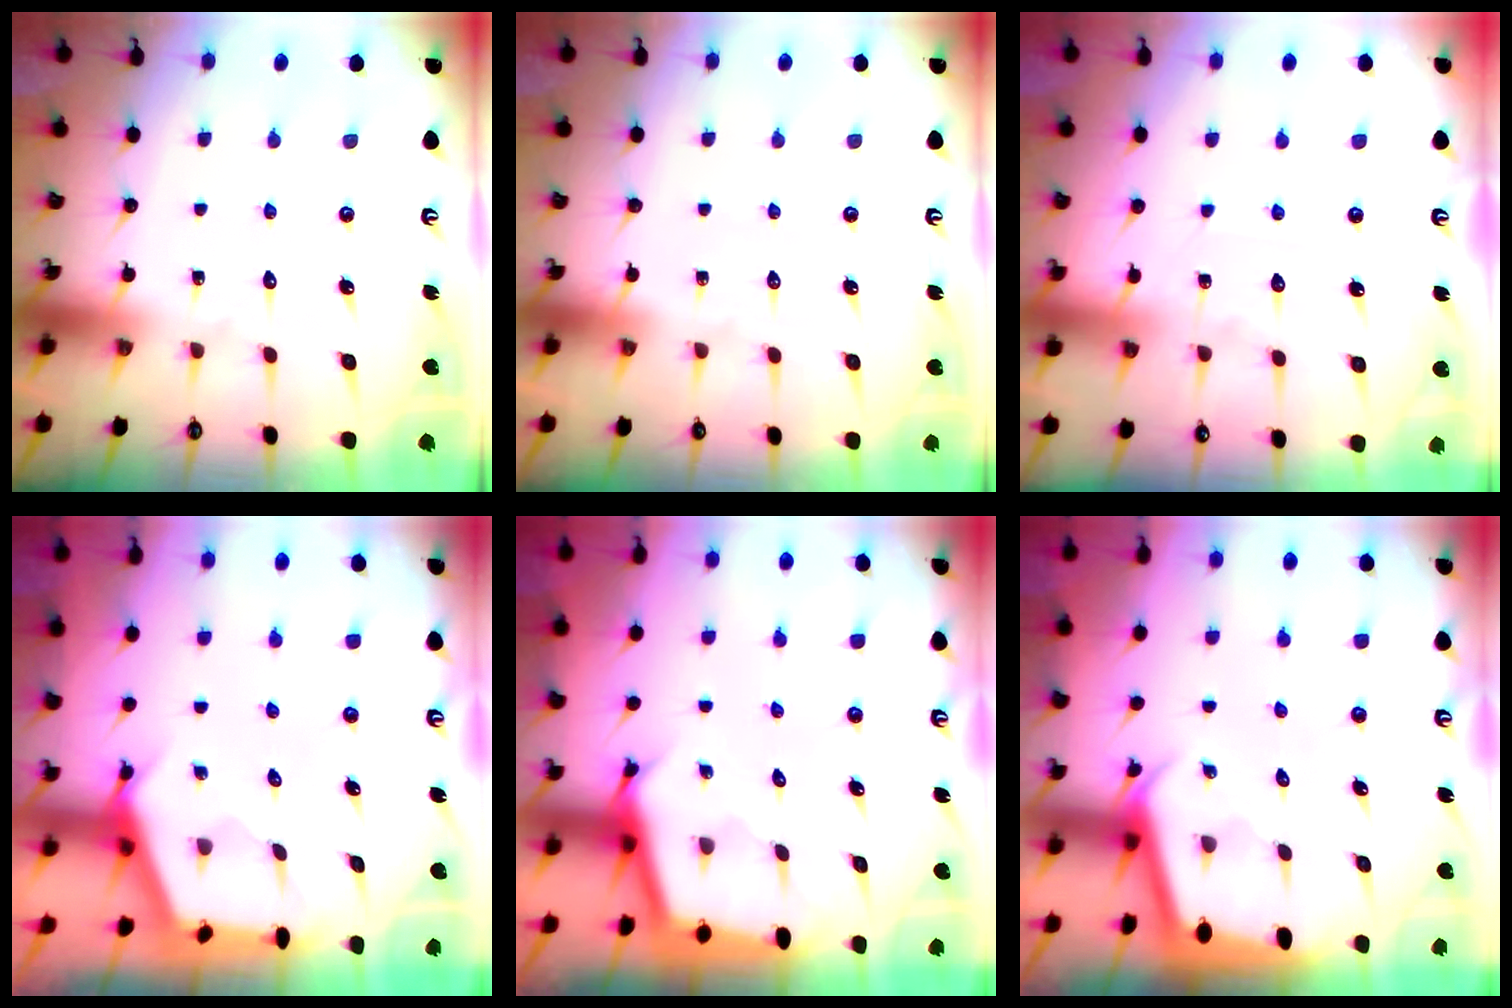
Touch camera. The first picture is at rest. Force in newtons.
{"total": 0.0}
{"total": 5.0, "press": 4.9, "slide": 0.6}
{"total": 2.7, "press": 2.7, "slide": 0.3}
{"total": 2.5, "press": 2.5, "slide": 0.1}
{"total": 2.4, "press": 2.4, "slide": 0.1}